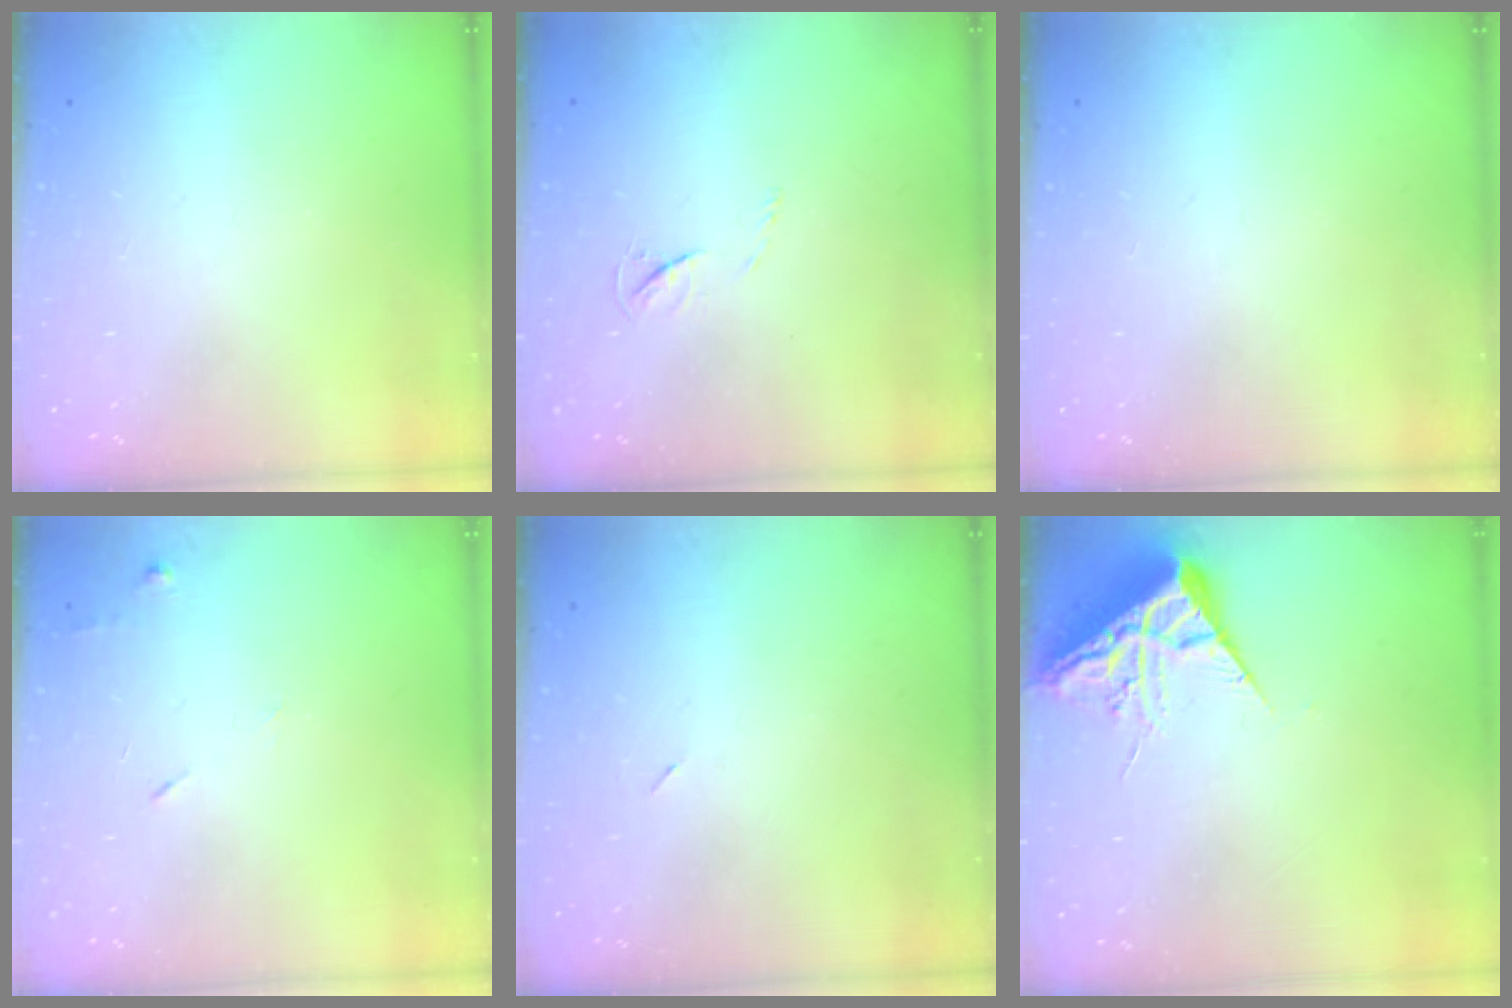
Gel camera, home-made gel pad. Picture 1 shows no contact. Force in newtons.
{"total": 3.6, "press": 3.6, "slide": 0.5}
{"total": 0.0}
{"total": 6.3, "press": 6.2, "slide": 0.7}
{"total": 2.3, "press": 1.9, "slide": 1.2}
{"total": 7.0, "press": 7.0, "slide": 0.7}